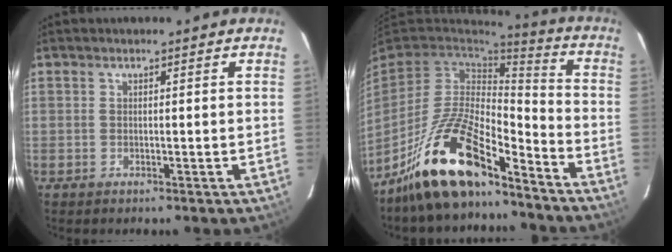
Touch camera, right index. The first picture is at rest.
{"total": 17.6, "force": [-12.9, 5.7, 10.6], "torque": [-0.223, -0.004, -0.239]}